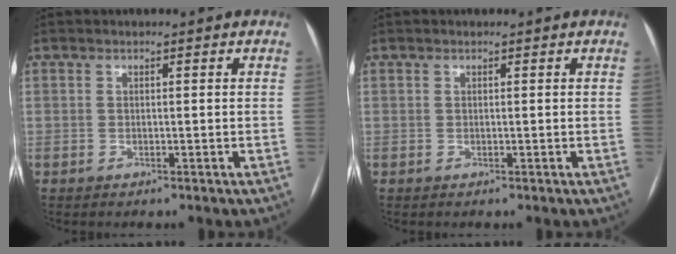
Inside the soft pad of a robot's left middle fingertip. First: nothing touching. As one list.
[{"total": 0.0}]